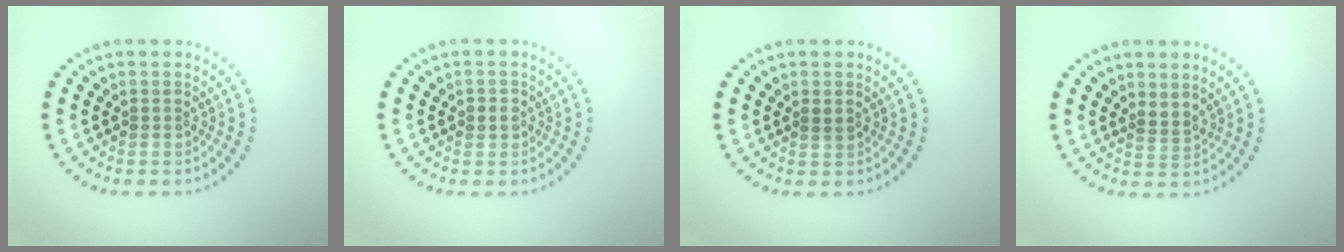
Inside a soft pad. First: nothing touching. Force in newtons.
{"total": 1.1, "press": 1.0, "slide": 0.5}
{"total": 0.8, "press": 0.7, "slide": 0.3}
{"total": 1.1, "press": 0.6, "slide": 1.0}